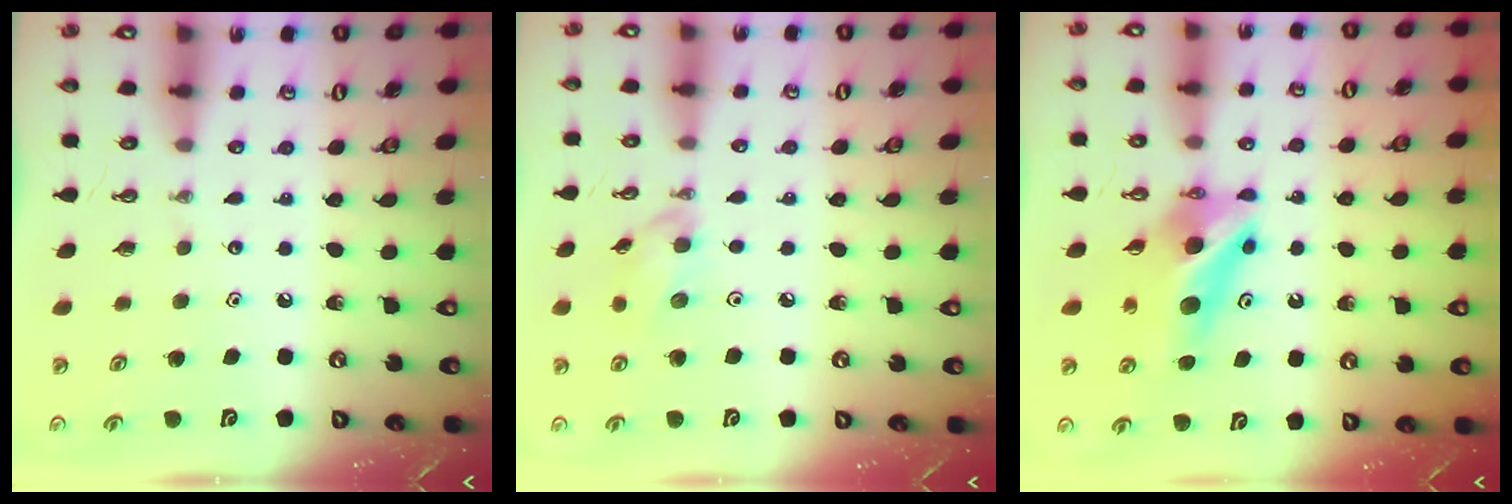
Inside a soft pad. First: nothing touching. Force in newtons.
{"total": 7.9, "press": 7.8, "slide": 1.2}
{"total": 11.0, "press": 10.9, "slide": 1.3}